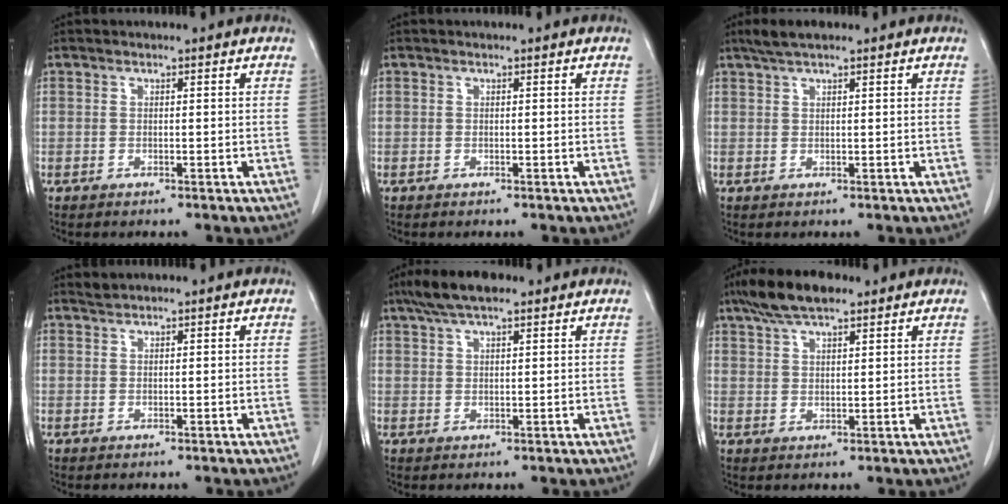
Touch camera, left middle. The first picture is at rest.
{"total": 0.0}
{"total": 3.4, "force": [2.6, 0.6, 2.1], "torque": [-0.045, 0.015, 0.049]}
{"total": 0.8, "force": [0.8, -0.1, 0.0], "torque": [-0.006, 0.004, 0.019]}
{"total": 6.3, "force": [4.7, 1.5, 4.0], "torque": [-0.080, 0.022, 0.084]}
{"total": 7.8, "force": [5.8, 2.1, 4.8], "torque": [-0.096, 0.019, 0.105]}